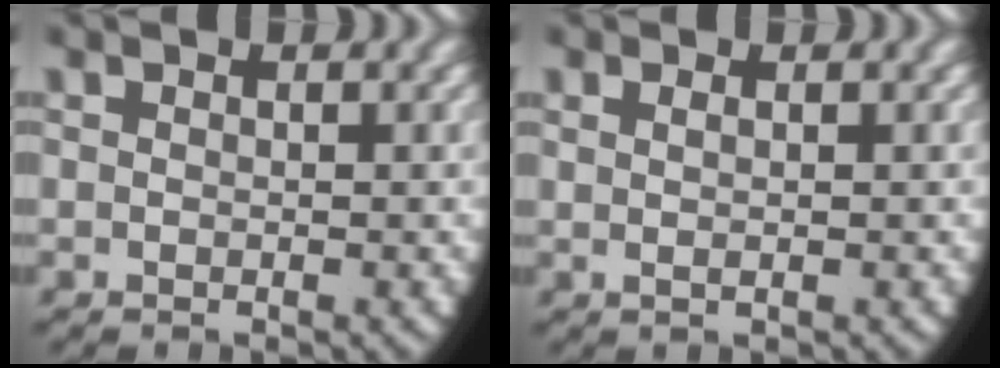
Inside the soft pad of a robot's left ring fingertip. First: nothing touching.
{"total": 1.0, "force": [0.4, -0.1, 0.9], "torque": [-0.018, -0.002, 0.011]}